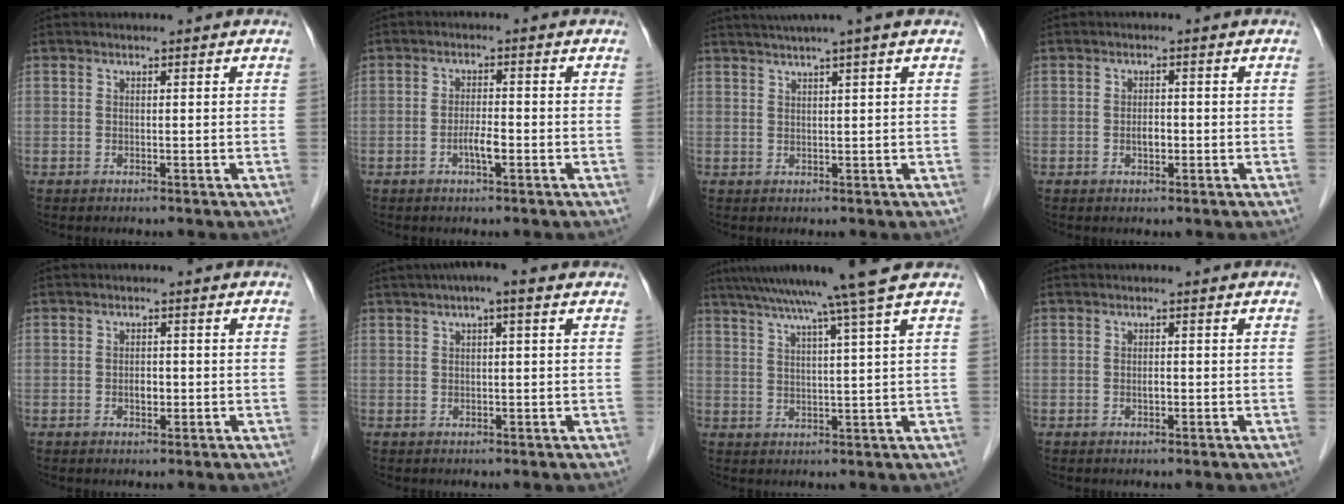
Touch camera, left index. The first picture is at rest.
{"total": 2.9, "force": [-1.2, 0.5, 2.6], "torque": [-0.049, 0.001, -0.023]}
{"total": 5.7, "force": [4.2, -1.3, 3.7], "torque": [-0.055, 0.023, 0.067]}
{"total": 1.8, "force": [-0.5, 0.9, 1.5], "torque": [-0.025, 0.004, -0.009]}
{"total": 1.7, "force": [-0.5, 1.0, 1.3], "torque": [-0.021, 0.003, -0.006]}
{"total": 4.5, "force": [2.5, 0.5, 3.6], "torque": [-0.059, 0.027, 0.035]}
{"total": 10.7, "force": [8.1, -2.5, 6.6], "torque": [-0.106, 0.009, 0.114]}
{"total": 0.9, "force": [-0.3, 0.4, 0.8], "torque": [-0.015, 0.002, -0.005]}